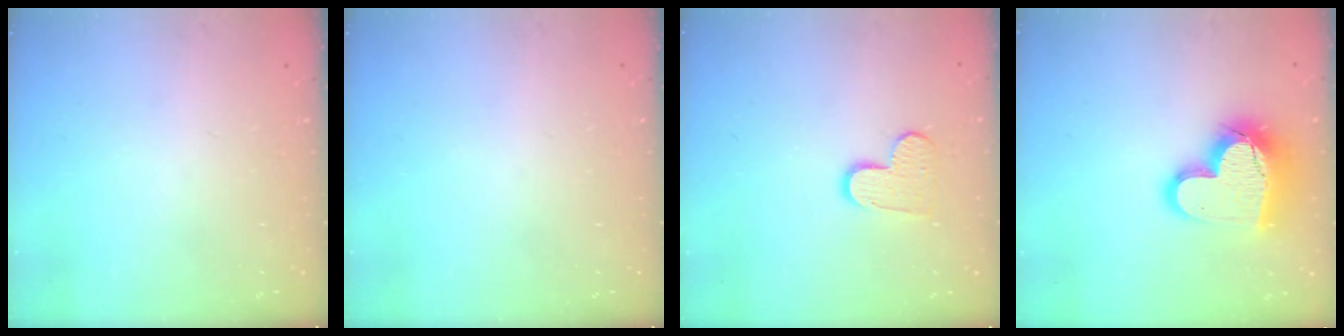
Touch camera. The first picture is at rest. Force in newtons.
{"total": 0.0}
{"total": 9.3, "press": 9.3, "slide": 0.6}
{"total": 17.9, "press": 17.8, "slide": 1.4}